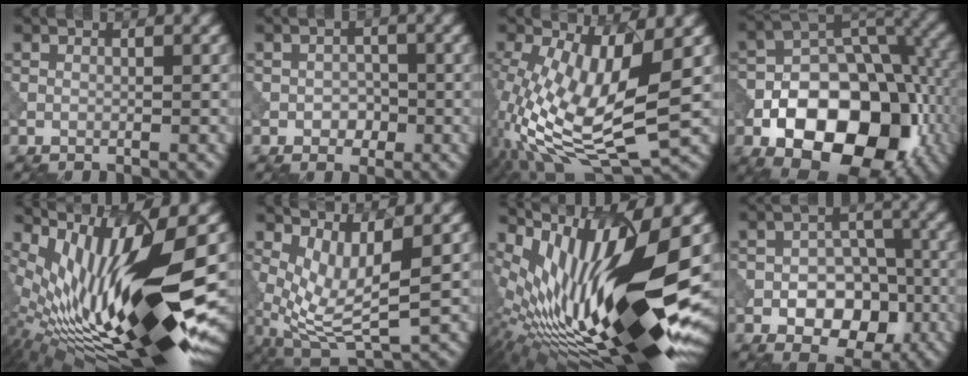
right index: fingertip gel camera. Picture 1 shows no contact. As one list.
[{"total": 1.9, "force": [-0.6, 1.5, 1.0], "torque": [-0.012, -0.002, -0.011]}, {"total": 11.3, "force": [-1.5, 4.4, 10.3], "torque": [-0.215, -0.027, -0.024]}, {"total": 16.0, "force": [-6.1, 9.8, 11.0], "torque": [-0.144, -0.016, -0.107]}, {"total": 16.3, "force": [-0.2, 4.6, 15.6], "torque": [-0.296, -0.011, 0.007]}, {"total": 5.3, "force": [1.1, 1.9, 4.8], "torque": [-0.104, -0.017, 0.031]}, {"total": 17.2, "force": [1.9, 5.4, 16.2], "torque": [-0.302, -0.013, 0.046]}, {"total": 7.7, "force": [-2.7, 5.1, 5.1], "torque": [-0.039, 0.003, -0.056]}]